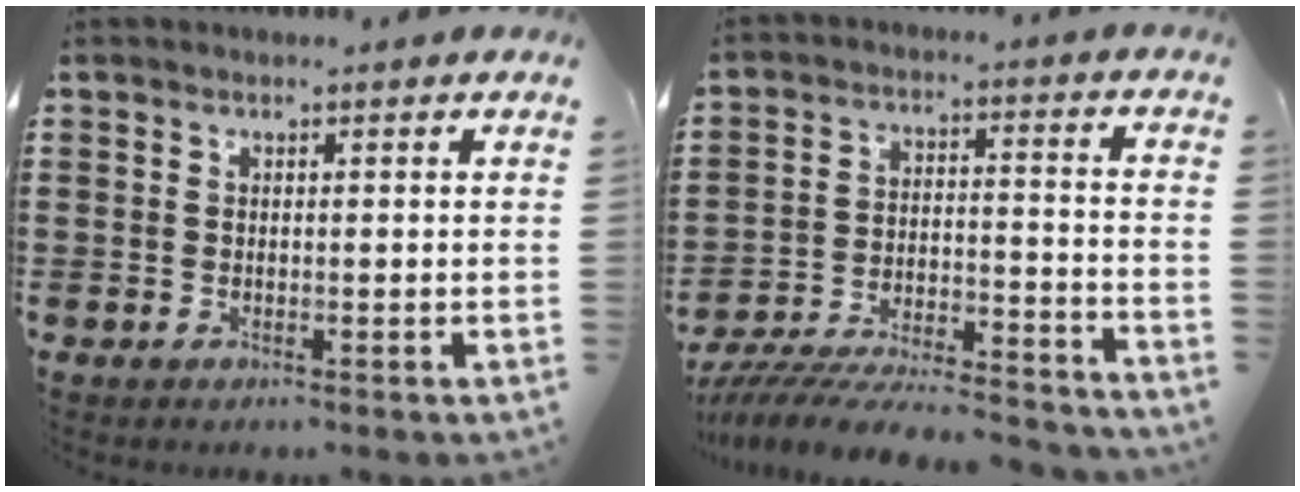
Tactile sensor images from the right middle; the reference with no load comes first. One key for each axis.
{"total": 8.1, "fx": -7.7, "fy": 0.7, "fz": 2.3, "tx": -0.034, "ty": 0.007, "tz": -0.151}